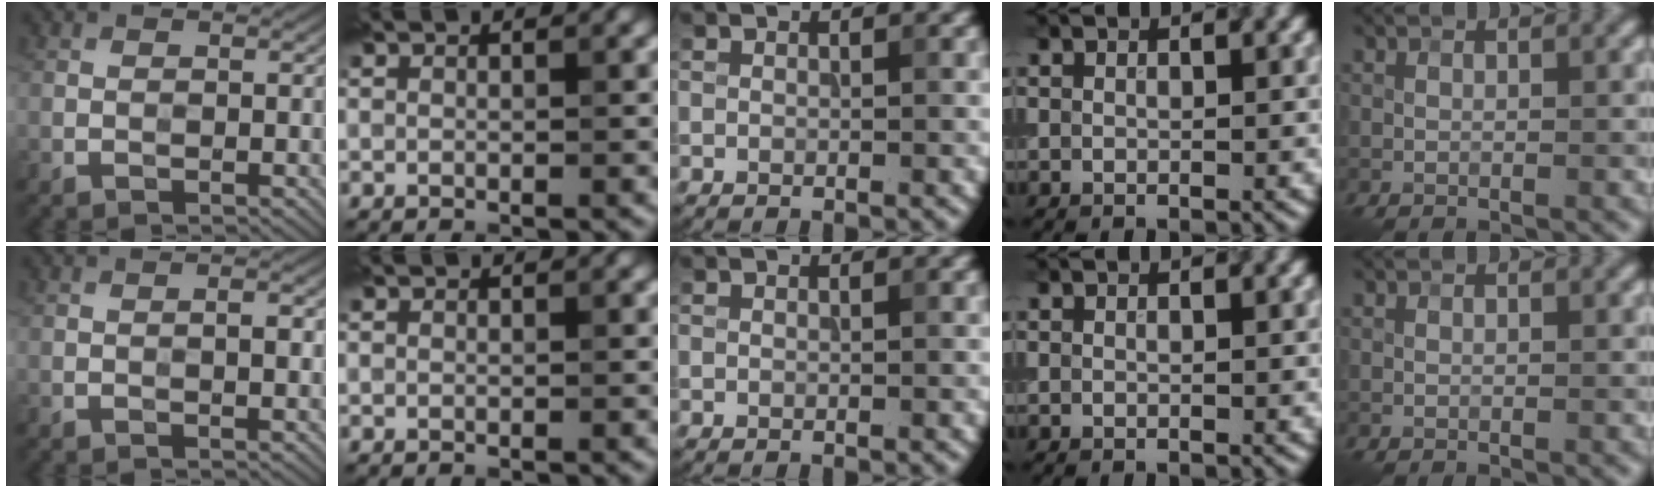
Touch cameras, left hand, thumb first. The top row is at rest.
{"thumb": {"total": 1.8, "force": [0.1, 0.5, 1.8], "torque": [-0.026, 0.003, -0.002]}}